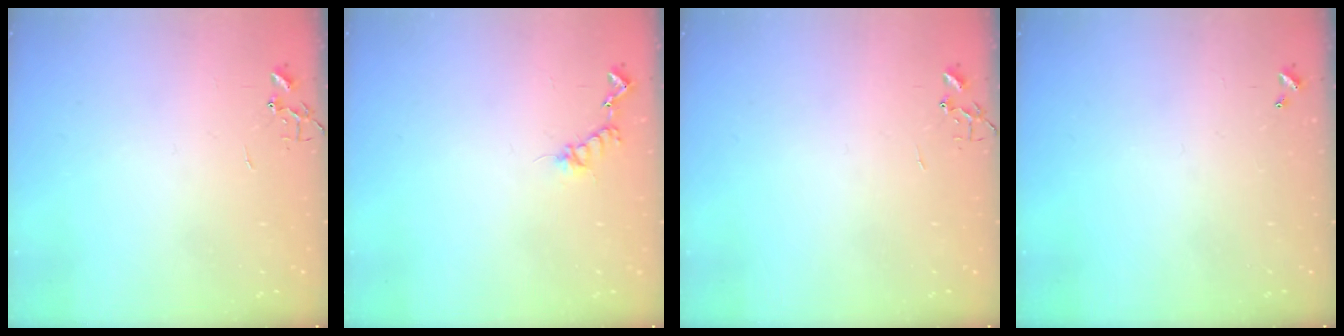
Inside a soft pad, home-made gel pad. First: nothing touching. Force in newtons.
{"total": 8.7, "press": 8.6, "slide": 0.7}
{"total": 0.0}
{"total": 0.0}